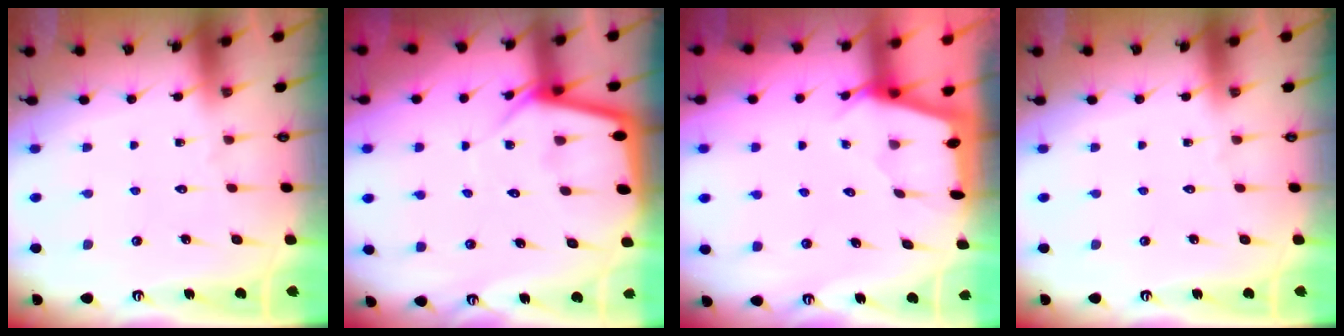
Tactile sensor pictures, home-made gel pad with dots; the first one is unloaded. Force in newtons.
{"total": 6.2, "press": 6.1, "slide": 0.6}
{"total": 2.3, "press": 2.3, "slide": 0.3}
{"total": 0.0}